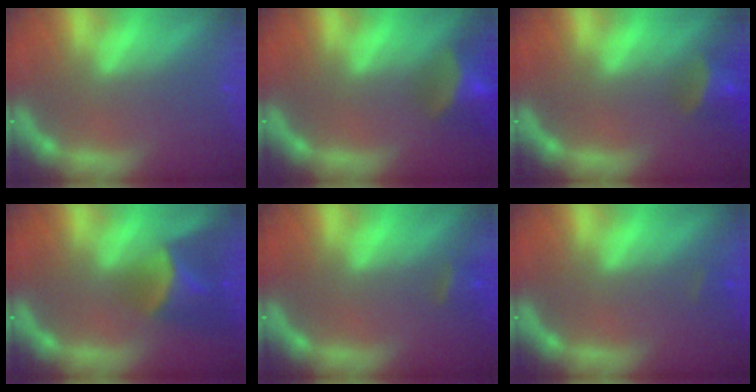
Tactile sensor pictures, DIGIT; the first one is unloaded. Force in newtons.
{"total": 6.5}
{"total": 4.5}
{"total": 6.0}
{"total": 1.9}
{"total": 0.9}